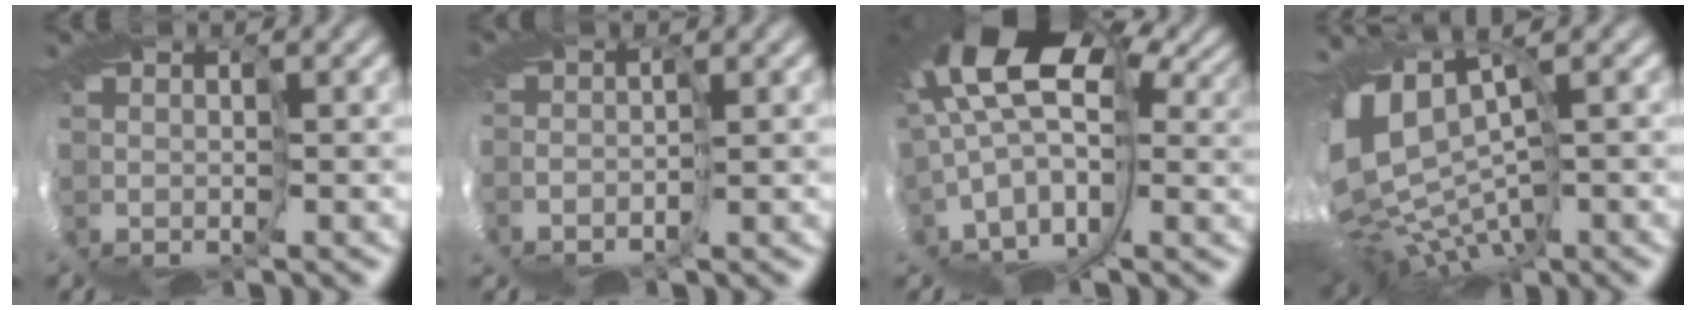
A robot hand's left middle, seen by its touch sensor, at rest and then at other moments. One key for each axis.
{"total": 2.5, "fx": -2.2, "fy": -1.2, "fz": 0.2, "tx": -0.038, "ty": 0.005, "tz": -0.034}
{"total": 10.7, "fx": 2.8, "fy": 4.0, "fz": 9.5, "tx": -0.194, "ty": 0.001, "tz": 0.064}
{"total": 7.4, "fx": -2.0, "fy": 2.9, "fz": 6.5, "tx": -0.138, "ty": 0.005, "tz": 0.005}